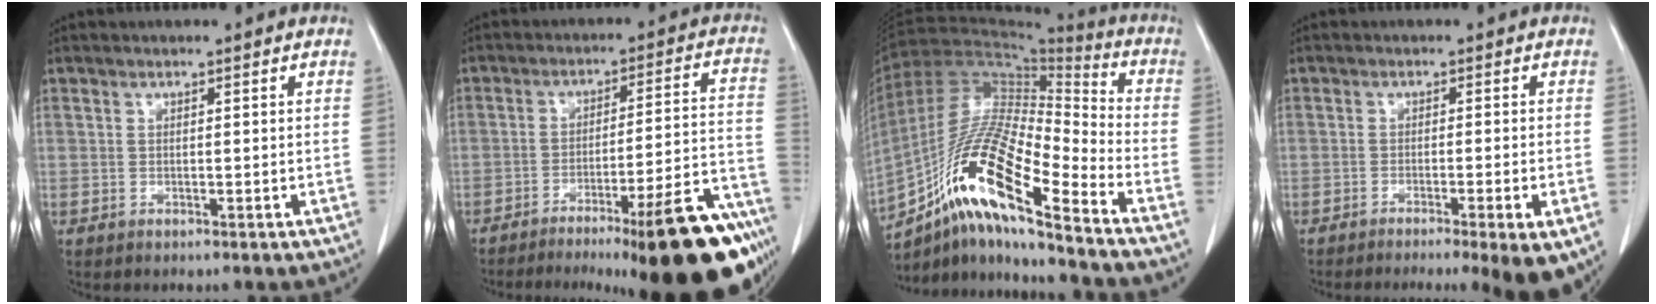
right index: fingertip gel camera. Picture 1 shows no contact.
{"total": 22.9, "force": [-15.7, 2.3, 16.6], "torque": [-0.137, 0.026, -0.225]}
{"total": 18.5, "force": [-10.7, 2.6, 14.8], "torque": [-0.290, 0.001, -0.191]}
{"total": 9.4, "force": [-5.9, 0.6, 7.3], "torque": [-0.086, -0.014, -0.084]}